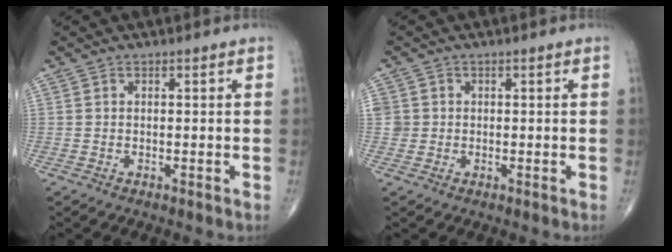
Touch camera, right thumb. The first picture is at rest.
{"total": 2.4, "force": [0.2, 2.4, 0.3], "torque": [0.010, 0.005, 0.006]}